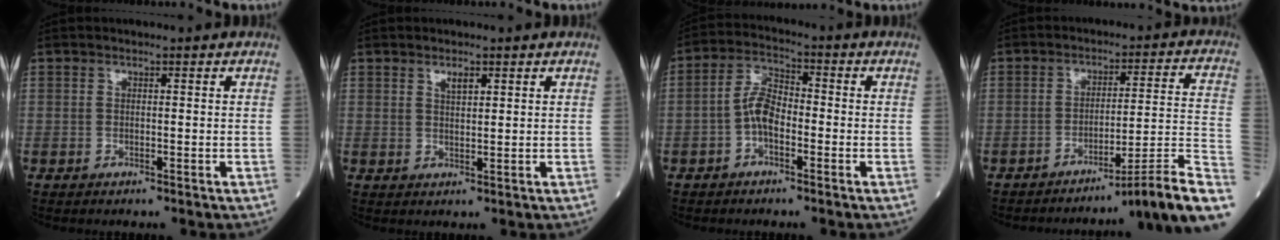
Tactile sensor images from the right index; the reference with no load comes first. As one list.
[{"total": 1.9, "force": [1.3, 0.6, 1.3], "torque": [-0.024, 0.000, 0.025]}, {"total": 5.3, "force": [-1.5, 2.5, 4.4], "torque": [-0.085, 0.014, -0.036]}, {"total": 14.0, "force": [-11.0, -2.4, 8.3], "torque": [-0.055, 0.027, -0.155]}]